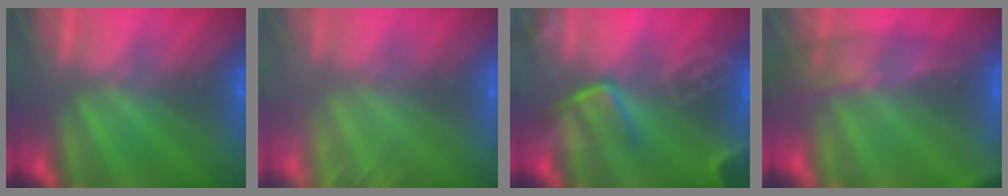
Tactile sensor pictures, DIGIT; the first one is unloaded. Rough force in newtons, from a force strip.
{"total": 6.5}
{"total": 7.3}
{"total": 7.8}